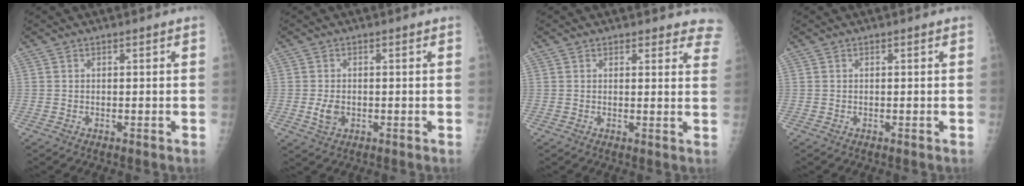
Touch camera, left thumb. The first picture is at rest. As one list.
[{"total": 3.1, "force": [-0.5, 2.2, 2.1], "torque": [-0.038, -0.002, -0.006]}, {"total": 7.6, "force": [6.9, 2.7, 1.2], "torque": [0.042, -0.025, 0.048]}, {"total": 0.0}]